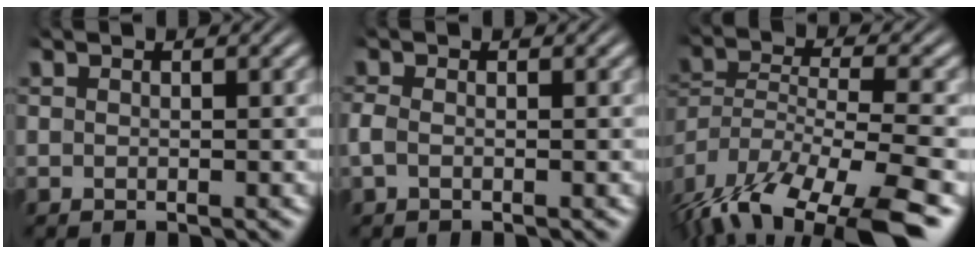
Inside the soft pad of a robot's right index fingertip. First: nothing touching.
{"total": 1.1, "force": [-0.4, 0.6, 0.9], "torque": [-0.030, -0.007, -0.004]}
{"total": 9.9, "force": [-4.8, 5.3, 6.8], "torque": [-0.138, -0.050, -0.055]}